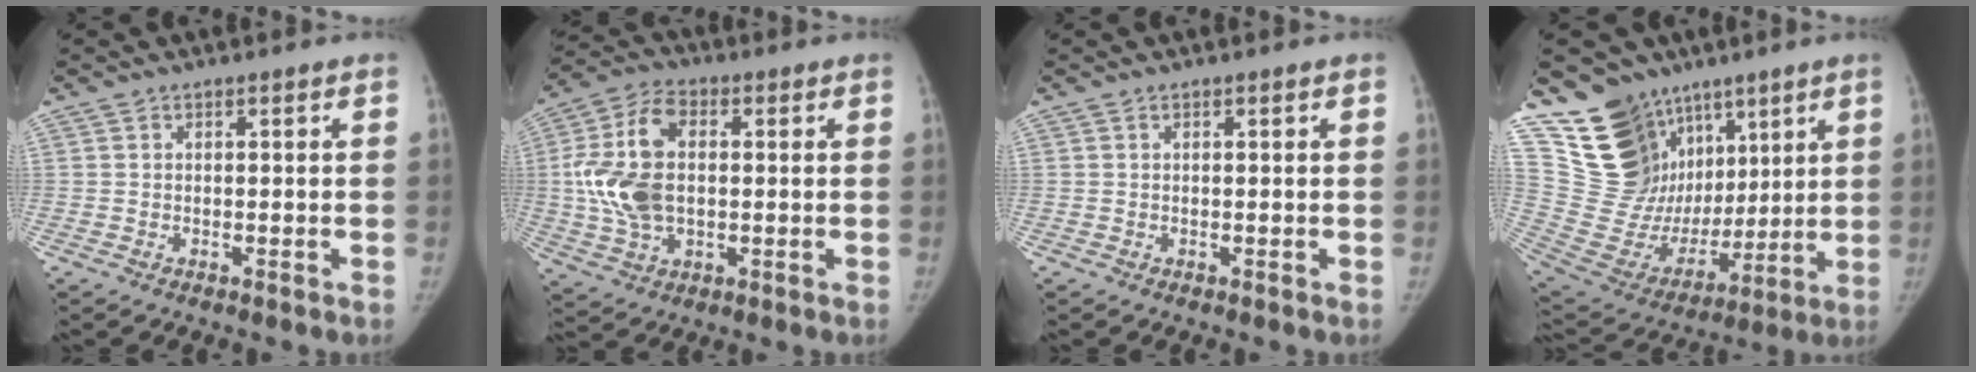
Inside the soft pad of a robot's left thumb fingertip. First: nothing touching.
{"total": 14.2, "force": [0.8, 8.9, 11.1], "torque": [-0.219, 0.014, 0.015]}
{"total": 0.0}
{"total": 20.3, "force": [12.0, 14.3, 7.9], "torque": [-0.091, -0.039, 0.237]}